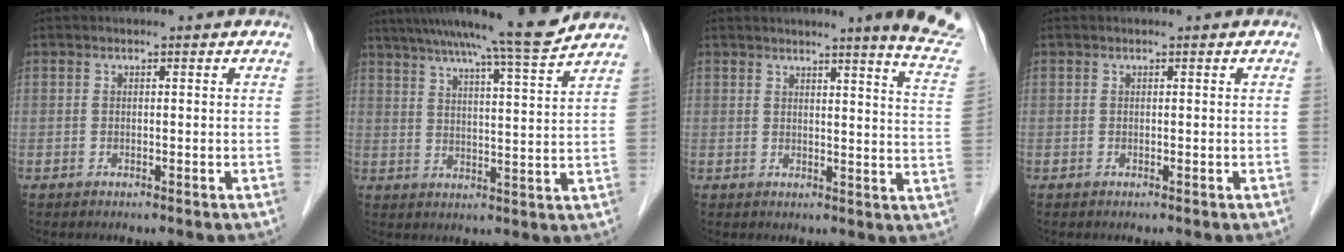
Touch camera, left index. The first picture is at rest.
{"total": 13.5, "force": [11.9, -1.3, 6.3], "torque": [-0.106, -0.004, 0.168]}
{"total": 11.3, "force": [10.2, -1.1, 4.5], "torque": [-0.039, -0.078, 0.091]}
{"total": 0.0}